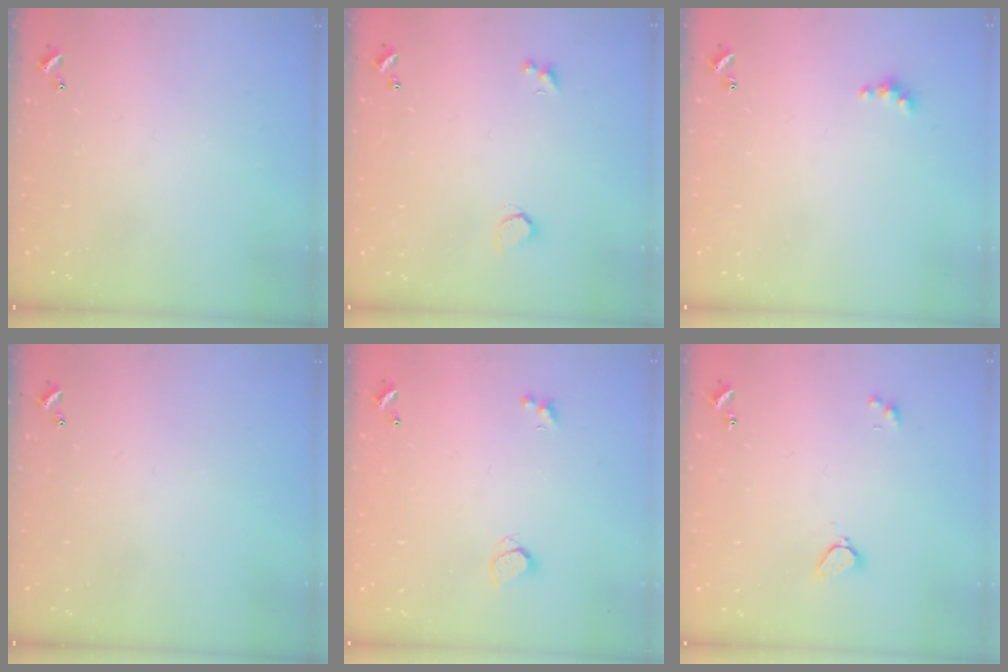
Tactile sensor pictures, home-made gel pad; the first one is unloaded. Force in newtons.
{"total": 1.0, "press": 0.8, "slide": 0.5}
{"total": 2.0, "press": 2.0, "slide": 0.5}
{"total": 0.0}
{"total": 0.9, "press": 0.7, "slide": 0.5}
{"total": 2.1, "press": 2.0, "slide": 0.5}